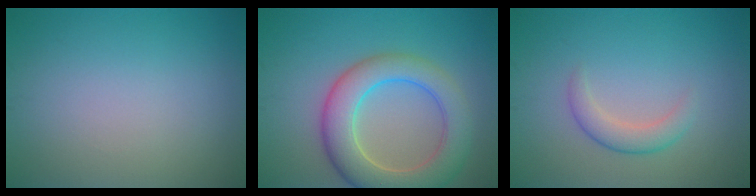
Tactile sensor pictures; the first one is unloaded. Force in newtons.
{"total": 7.6, "press": 7.6, "slide": 0.6}
{"total": 2.3, "press": 2.3, "slide": 0.1}